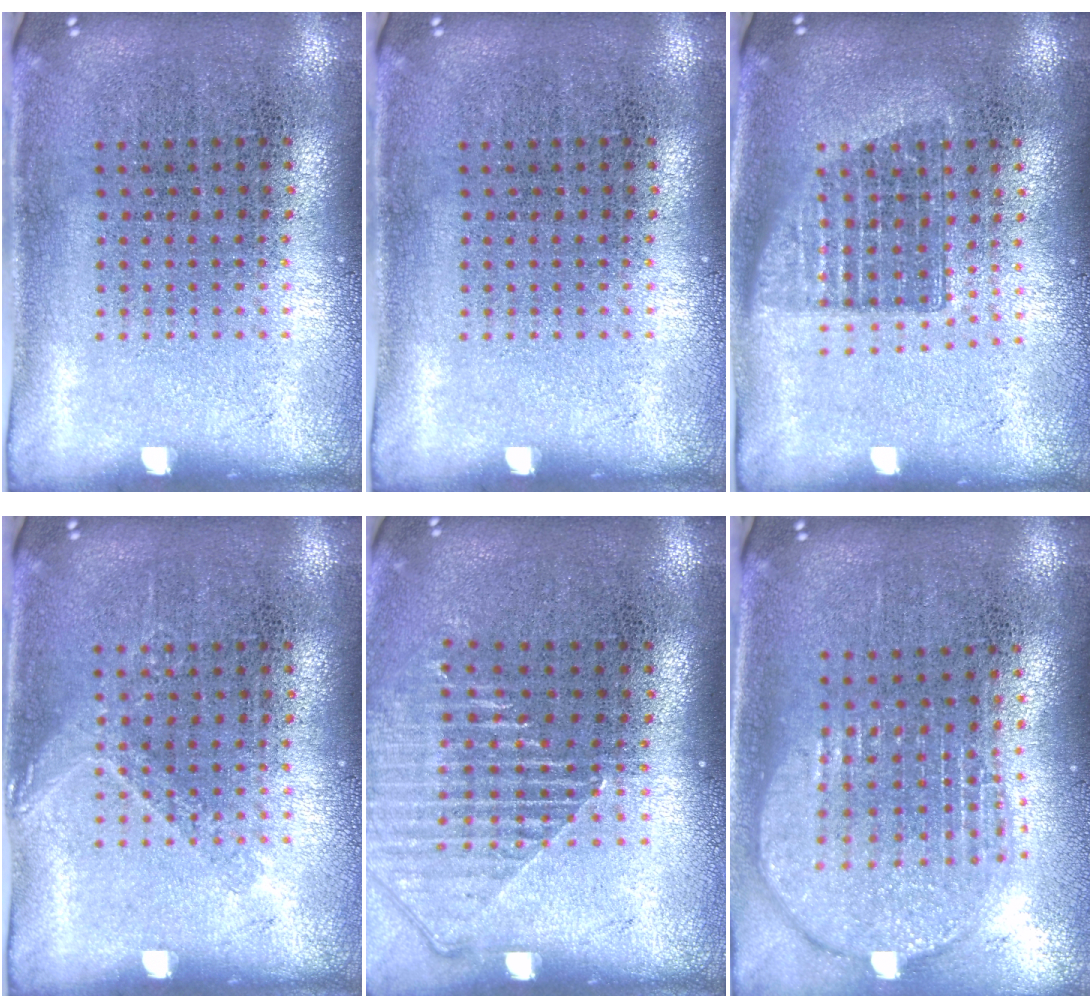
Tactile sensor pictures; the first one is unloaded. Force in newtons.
{"total": 0.0}
{"total": 1.4, "press": 1.2, "slide": 0.8}
{"total": 1.1, "press": 1.1, "slide": 0.3}
{"total": 1.4, "press": 1.3, "slide": 0.5}
{"total": 1.9, "press": 1.6, "slide": 1.0}